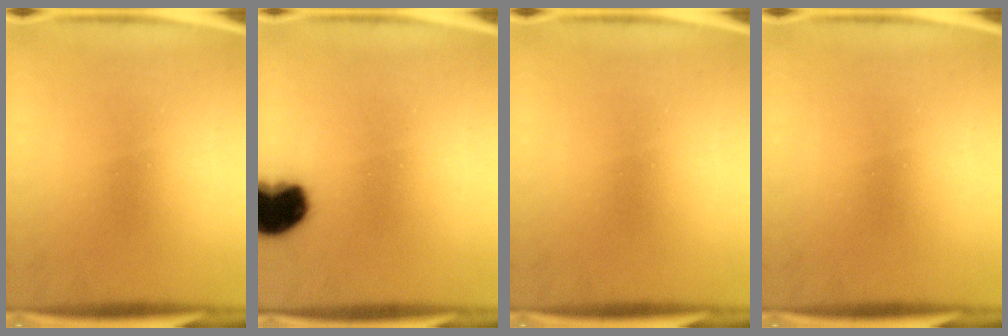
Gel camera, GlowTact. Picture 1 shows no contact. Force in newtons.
{"total": 10.6}
{"total": 0.0}
{"total": 0.0}